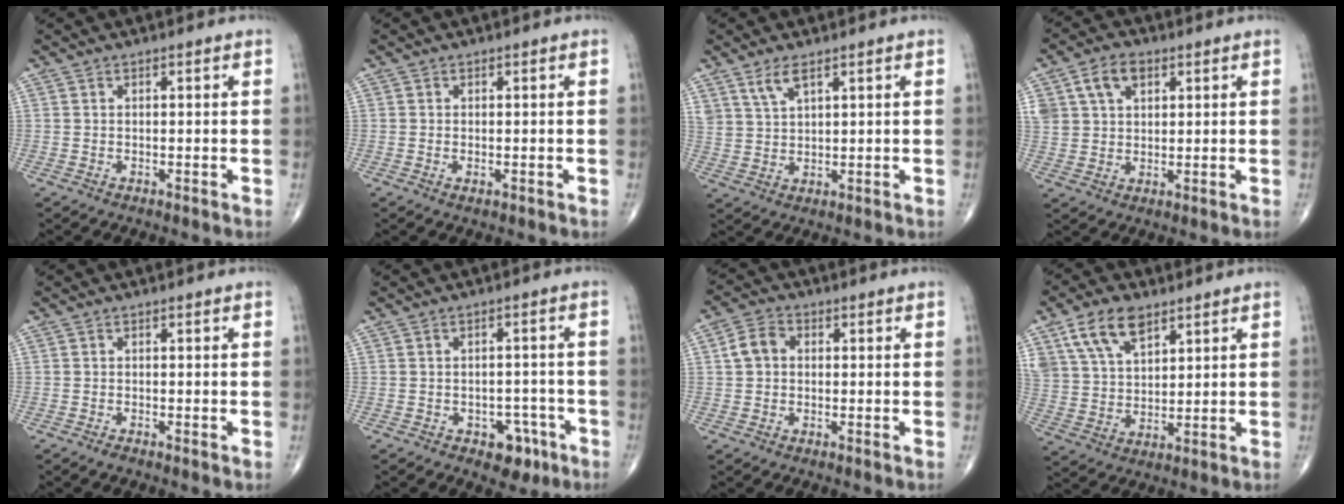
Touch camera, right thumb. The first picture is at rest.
{"total": 0.9, "force": [-0.3, 0.4, 0.7], "torque": [-0.012, -0.002, -0.004]}
{"total": 4.3, "force": [2.9, 1.6, 2.7], "torque": [-0.053, -0.012, 0.064]}
{"total": 8.1, "force": [3.6, 5.5, 4.8], "torque": [-0.073, -0.002, 0.069]}
{"total": 0.9, "force": [-0.4, 0.2, 0.7], "torque": [-0.018, -0.004, -0.012]}
{"total": 5.7, "force": [-3.0, 3.7, 3.1], "torque": [-0.012, 0.023, -0.035]}
{"total": 4.6, "force": [0.5, 3.7, 2.8], "torque": [-0.048, 0.016, 0.002]}
{"total": 10.9, "force": [6.4, 5.9, 6.5], "torque": [-0.111, -0.018, 0.130]}